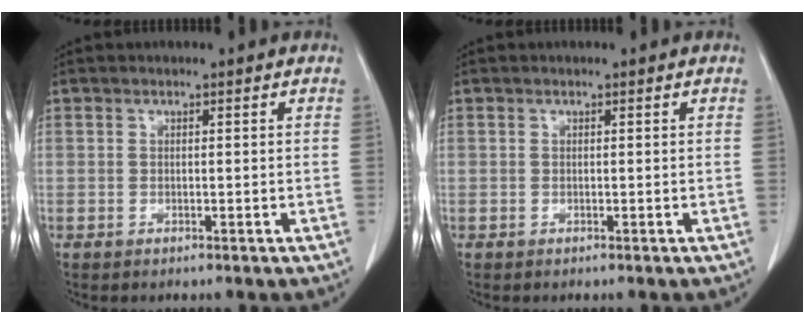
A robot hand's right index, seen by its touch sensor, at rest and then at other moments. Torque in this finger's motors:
{"motor_torque": [0.00, 0.00, 0.00, 0.00]}